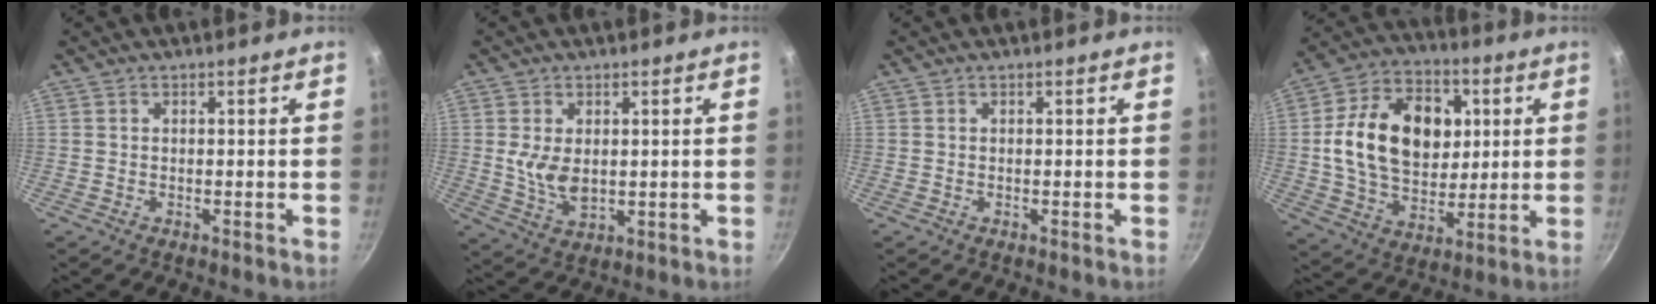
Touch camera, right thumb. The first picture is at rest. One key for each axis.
{"total": 6.5, "fx": 0.7, "fy": 3.9, "fz": 5.2, "tx": -0.097, "ty": -0.017, "tz": 0.021}
{"total": 0.0}
{"total": 20.9, "fx": 3.3, "fy": 14.9, "fz": 14.3, "tx": -0.211, "ty": 0.008, "tz": 0.050}